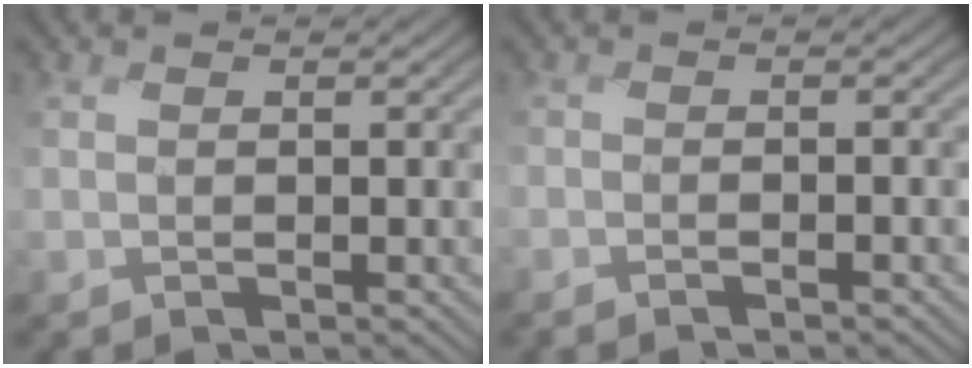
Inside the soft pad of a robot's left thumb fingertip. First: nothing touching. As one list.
[{"total": 1.1, "force": [-1.0, -0.1, 0.1], "torque": [0.000, 0.002, -0.023]}]